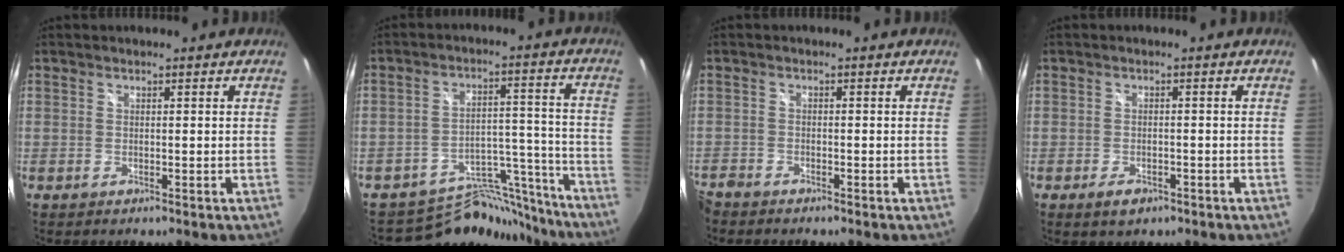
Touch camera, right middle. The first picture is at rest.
{"total": 13.9, "force": [-13.1, 4.5, 0.9], "torque": [-0.008, 0.051, -0.189]}
{"total": 3.5, "force": [-3.2, 1.2, 0.8], "torque": [-0.033, -0.013, -0.066]}
{"total": 3.1, "force": [-1.9, 1.8, 1.7], "torque": [-0.035, -0.007, -0.029]}